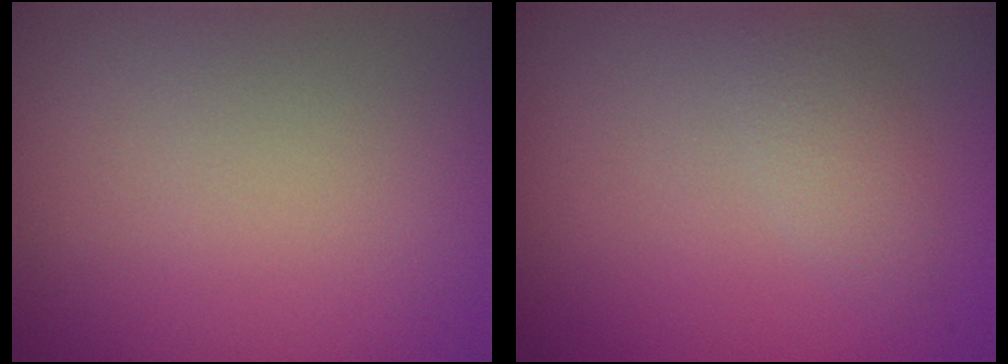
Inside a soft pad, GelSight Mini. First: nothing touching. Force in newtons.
{"total": 2.0, "press": 2.0, "slide": 0.0}